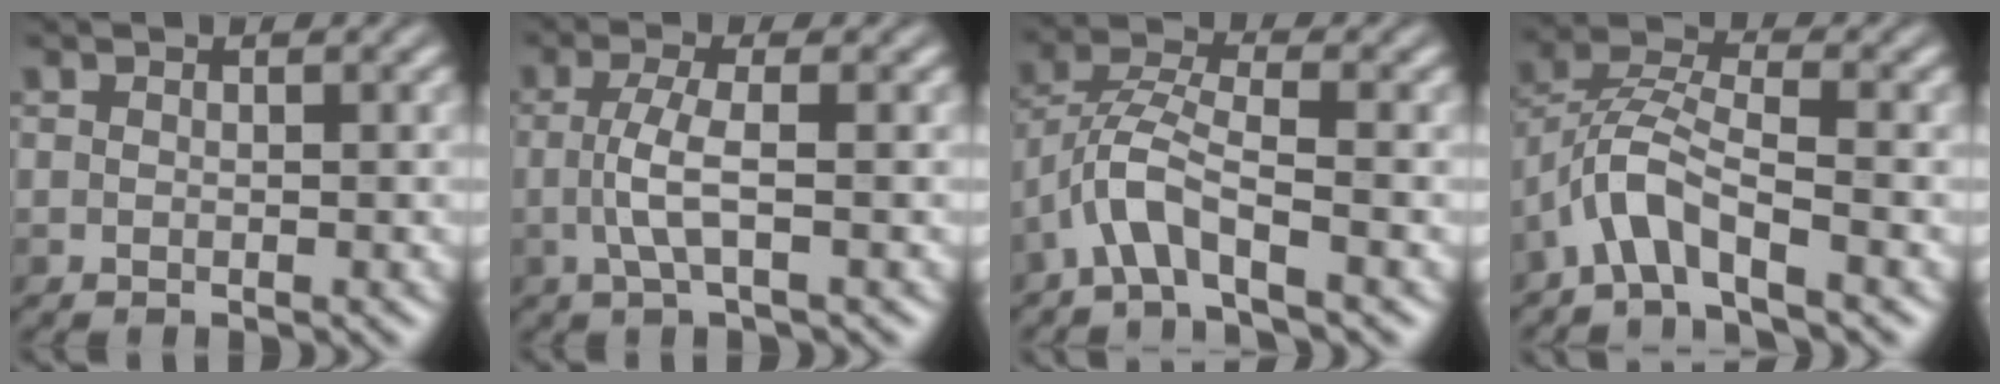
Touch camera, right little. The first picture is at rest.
{"total": 2.7, "force": [-0.6, 0.2, 2.6], "torque": [-0.063, 0.004, -0.011]}
{"total": 4.0, "force": [-2.4, 0.7, 3.0], "torque": [-0.065, 0.016, -0.052]}
{"total": 4.2, "force": [-2.8, 0.9, 3.0], "torque": [-0.063, 0.016, -0.058]}